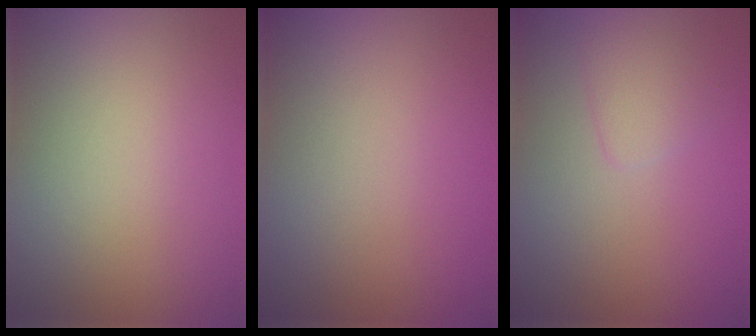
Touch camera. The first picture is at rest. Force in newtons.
{"total": 0.0}
{"total": 1.4, "press": 1.4, "slide": 0.1}